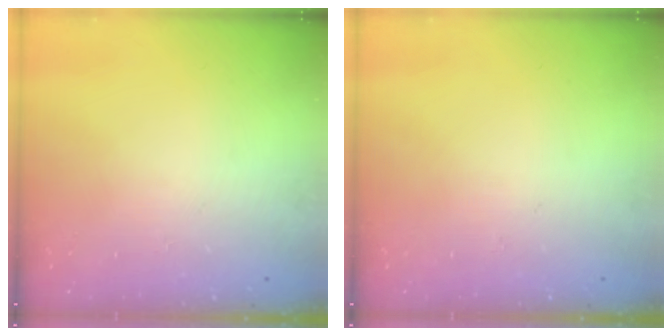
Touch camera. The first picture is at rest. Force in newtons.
{"total": 0.0}